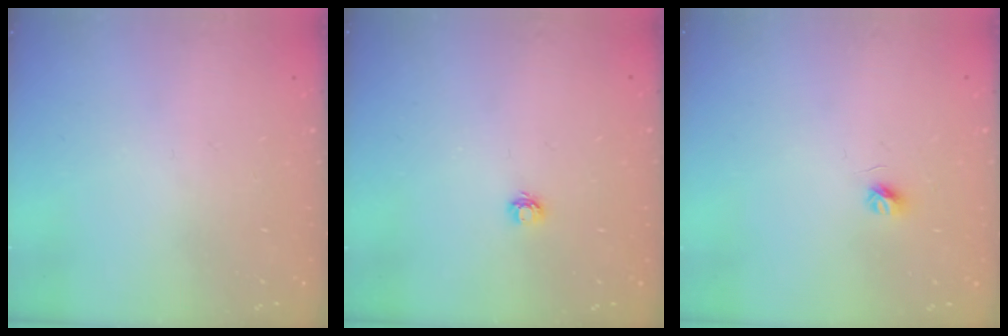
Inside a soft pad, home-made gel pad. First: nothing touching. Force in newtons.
{"total": 3.7, "press": 3.7, "slide": 0.5}
{"total": 3.6, "press": 3.6, "slide": 0.4}